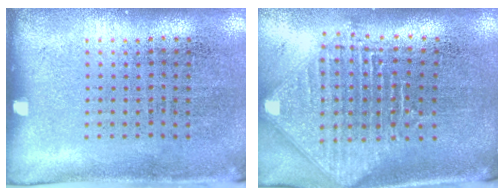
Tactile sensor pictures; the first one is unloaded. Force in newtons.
{"total": 2.5, "press": 1.9, "slide": 1.6}